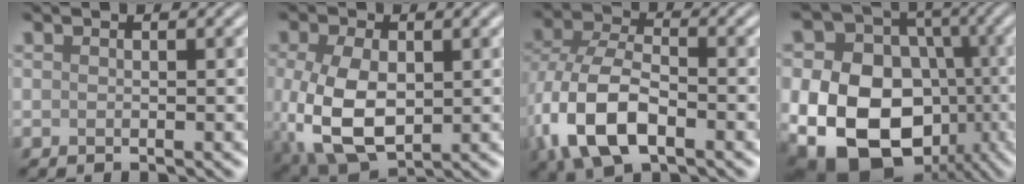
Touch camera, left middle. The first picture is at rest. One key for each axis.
{"total": 8.2, "fx": -0.9, "fy": 5.0, "fz": 6.5, "tx": -0.157, "ty": -0.016, "tz": -0.007}
{"total": 9.2, "fx": -3.3, "fy": 5.0, "fz": 7.0, "tx": -0.159, "ty": -0.008, "tz": -0.073}
{"total": 16.5, "fx": -4.2, "fy": 12.6, "fz": 9.8, "tx": -0.167, "ty": -0.026, "tz": -0.067}